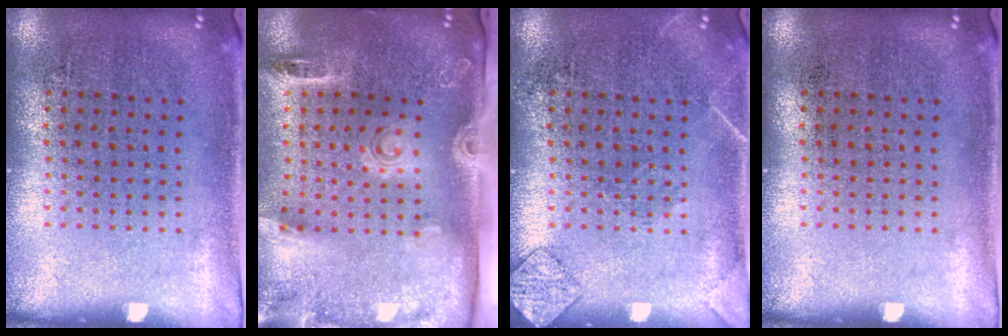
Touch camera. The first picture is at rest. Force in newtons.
{"total": 2.8, "press": 2.0, "slide": 2.0}
{"total": 1.6, "press": 1.6, "slide": 0.2}
{"total": 0.0}